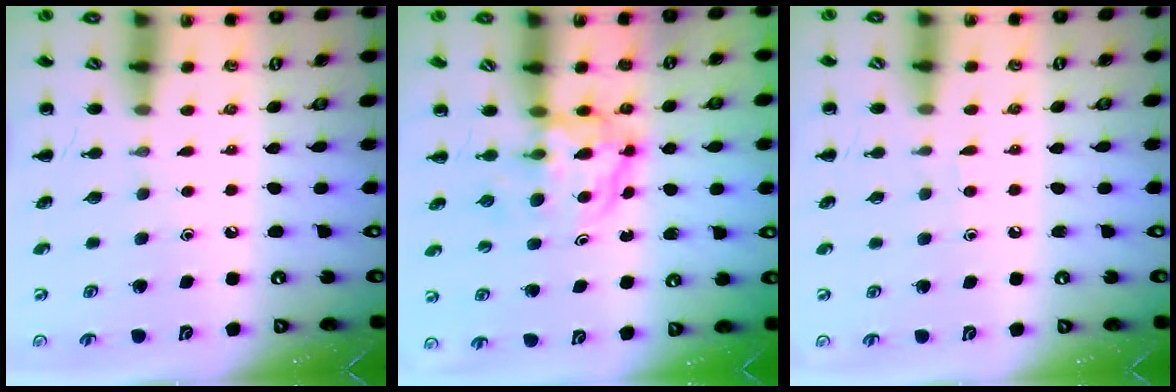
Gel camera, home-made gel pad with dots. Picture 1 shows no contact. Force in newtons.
{"total": 3.8, "press": 3.7, "slide": 0.4}
{"total": 2.9, "press": 2.8, "slide": 1.0}